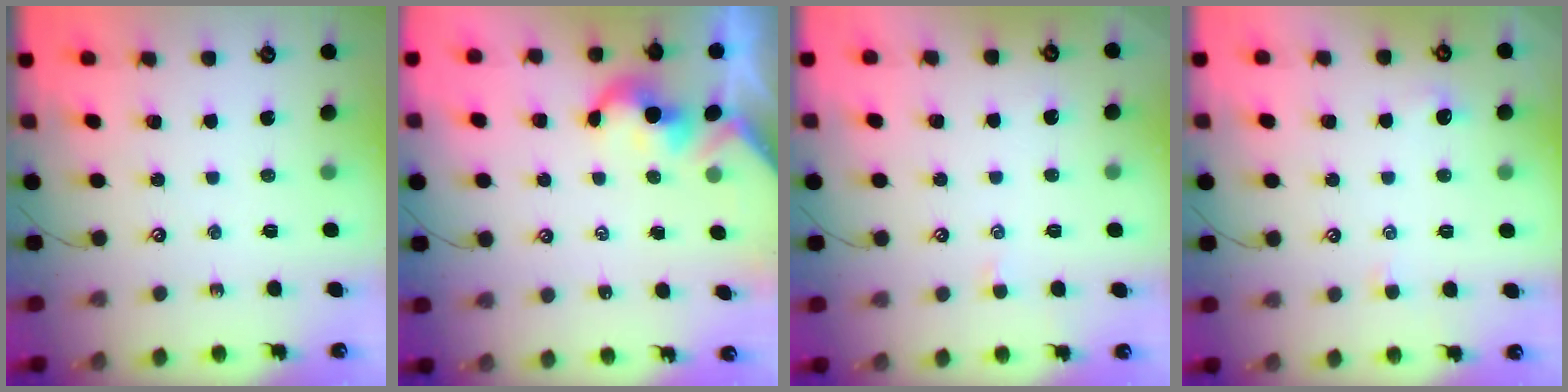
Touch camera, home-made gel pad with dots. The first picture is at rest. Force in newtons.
{"total": 2.2, "press": 2.2, "slide": 0.4}
{"total": 0.7, "press": 0.6, "slide": 0.4}
{"total": 1.9, "press": 1.8, "slide": 0.4}